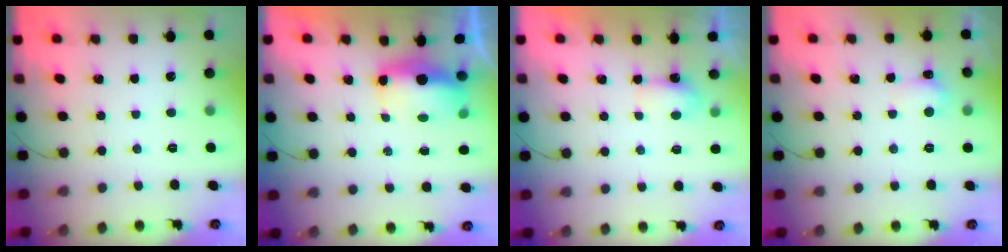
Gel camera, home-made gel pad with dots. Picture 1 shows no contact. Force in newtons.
{"total": 6.0, "press": 5.9, "slide": 1.0}
{"total": 3.6, "press": 3.6, "slide": 0.7}
{"total": 4.1, "press": 4.0, "slide": 1.0}